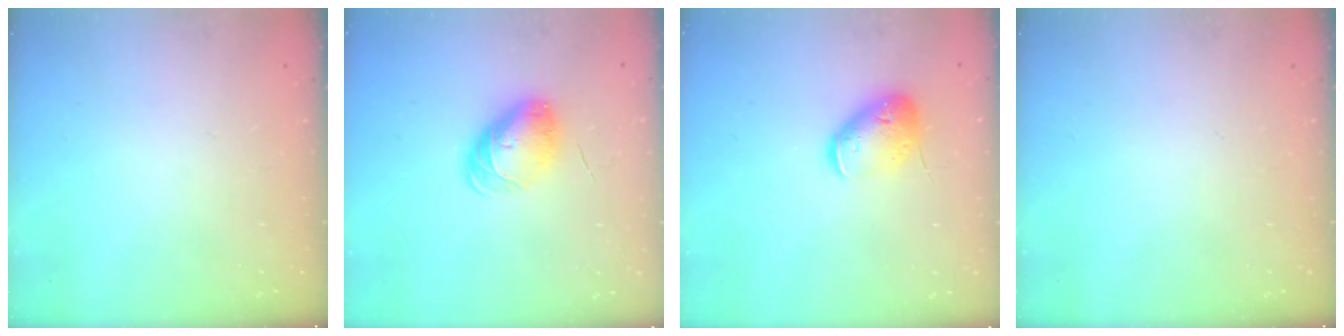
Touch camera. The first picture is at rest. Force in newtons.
{"total": 7.4, "press": 7.4, "slide": 0.9}
{"total": 12.9, "press": 12.8, "slide": 1.7}
{"total": 0.0}